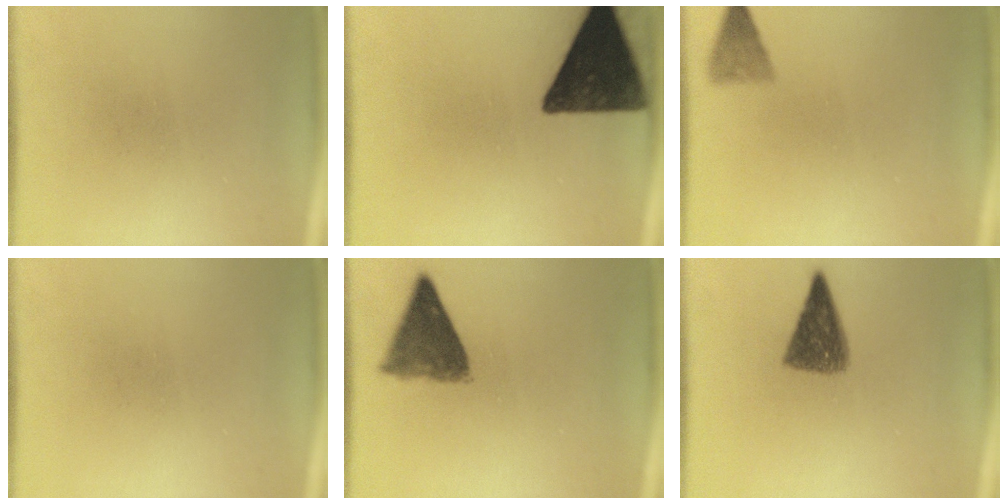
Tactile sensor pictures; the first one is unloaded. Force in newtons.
{"total": 16.3}
{"total": 2.5}
{"total": 0.0}
{"total": 7.7}
{"total": 7.3}